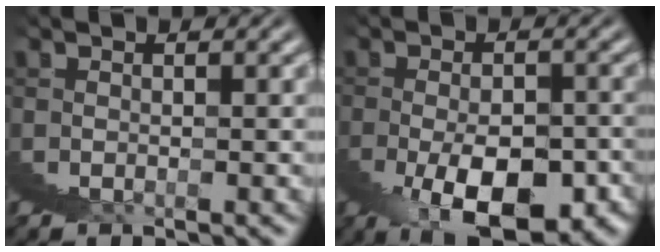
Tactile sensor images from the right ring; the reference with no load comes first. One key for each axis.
{"total": 5.8, "fx": -2.0, "fy": 1.7, "fz": 5.2, "tx": -0.062, "ty": 0.002, "tz": -0.028}